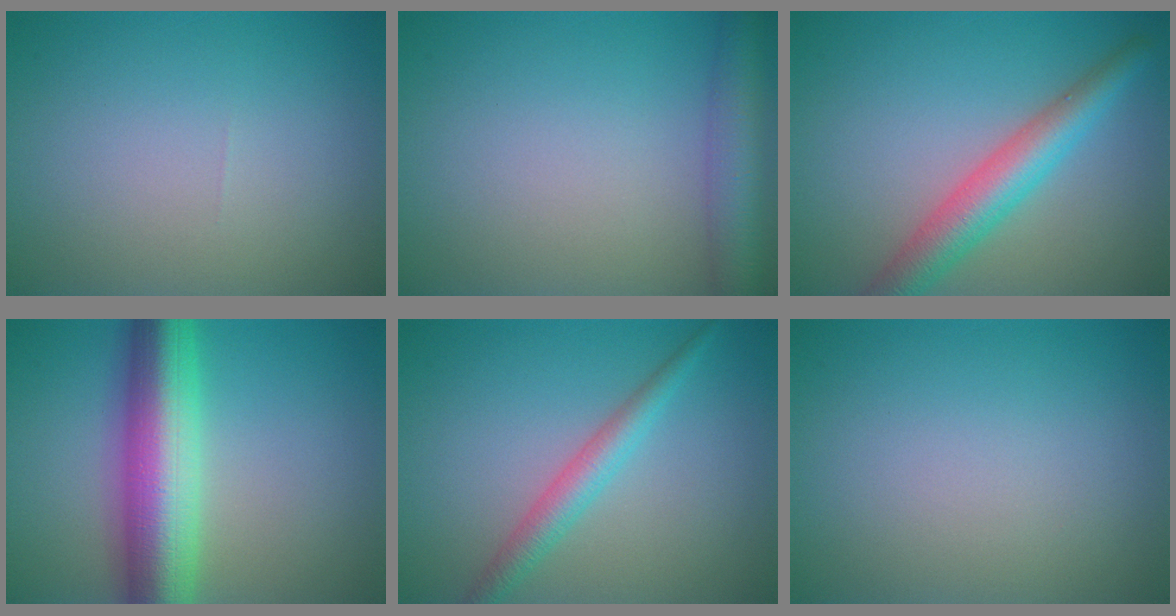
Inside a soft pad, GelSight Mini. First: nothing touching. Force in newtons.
{"total": 4.5, "press": 4.5, "slide": 0.3}
{"total": 5.0, "press": 5.0, "slide": 0.2}
{"total": 10.1, "press": 10.1, "slide": 0.1}
{"total": 2.8, "press": 2.8, "slide": 0.1}
{"total": 0.0}